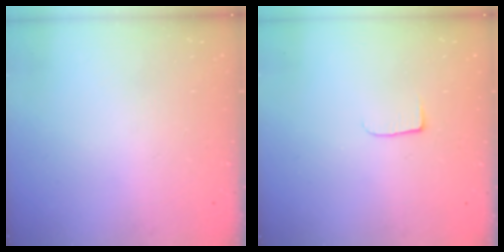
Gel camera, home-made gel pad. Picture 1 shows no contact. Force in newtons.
{"total": 5.0, "press": 4.9, "slide": 0.6}